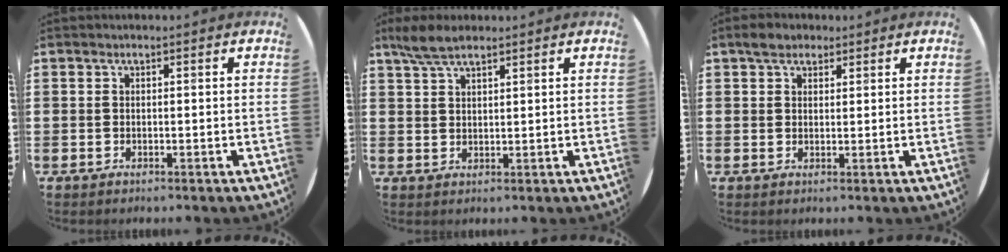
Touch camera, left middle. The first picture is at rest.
{"total": 4.4, "force": [3.4, 1.3, 2.4], "torque": [-0.054, 0.004, 0.063]}
{"total": 2.6, "force": [2.1, 1.3, 0.7], "torque": [-0.009, 0.005, 0.038]}